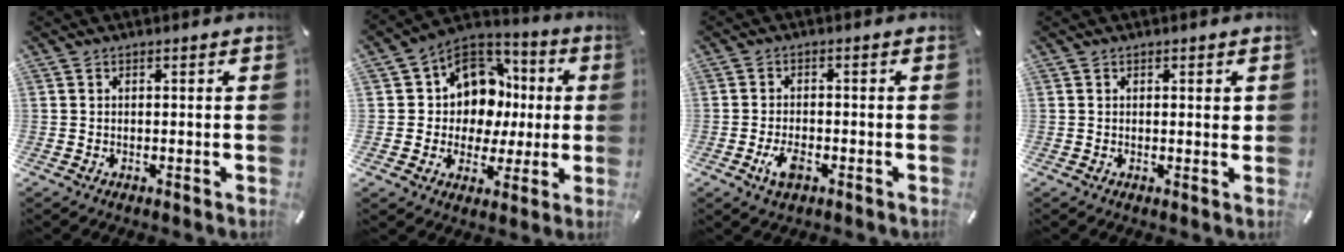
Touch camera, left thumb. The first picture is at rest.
{"total": 12.2, "force": [2.3, 11.0, 4.8], "torque": [-0.078, -0.016, 0.053]}
{"total": 4.4, "force": [-2.0, 2.3, 3.2], "torque": [-0.077, 0.001, -0.039]}
{"total": 1.1, "force": [0.3, 0.7, 0.8], "torque": [-0.006, 0.002, 0.003]}